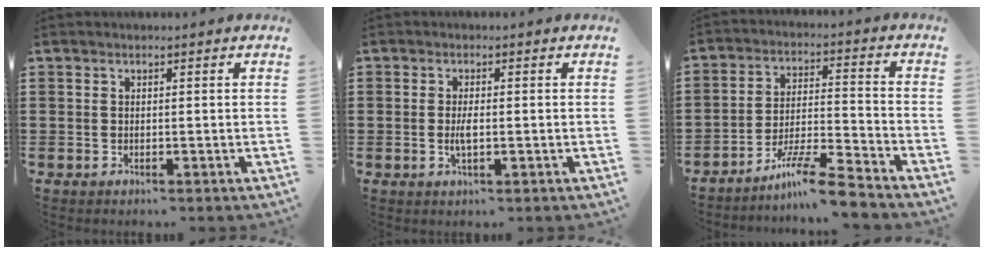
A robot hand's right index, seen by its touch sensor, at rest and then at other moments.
{"total": 2.6, "force": [-0.4, 0.8, 2.5], "torque": [-0.060, -0.007, -0.010]}
{"total": 8.6, "force": [-7.4, -0.1, 4.4], "torque": [-0.088, 0.001, -0.144]}